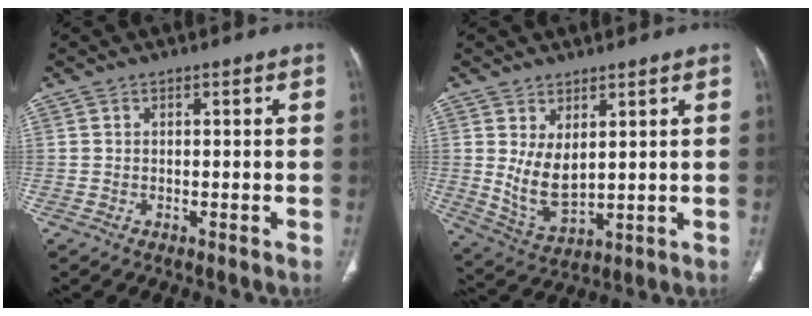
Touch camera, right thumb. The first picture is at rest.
{"total": 7.6, "force": [2.1, 4.1, 6.1], "torque": [-0.108, -0.026, 0.058]}